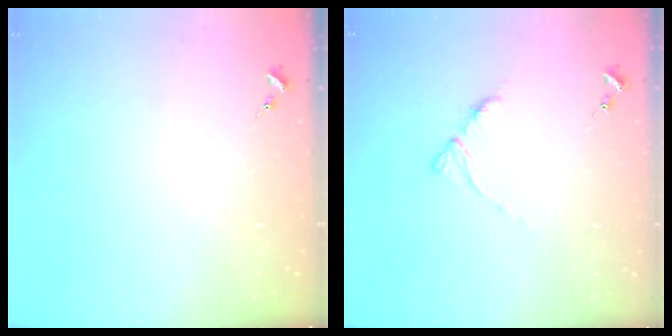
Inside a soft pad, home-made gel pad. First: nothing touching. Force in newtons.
{"total": 5.2, "press": 5.1, "slide": 0.6}